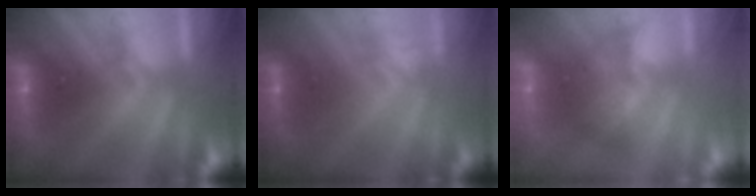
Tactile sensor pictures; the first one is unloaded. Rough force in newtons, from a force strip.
{"total": 1.0}
{"total": 2.3}